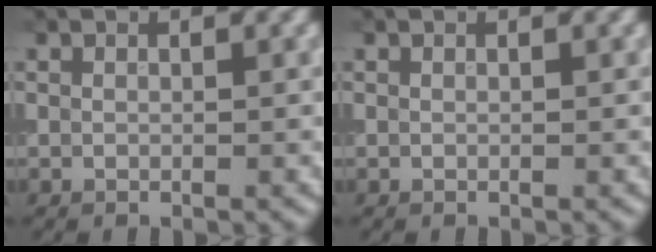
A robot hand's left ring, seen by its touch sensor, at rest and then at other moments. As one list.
[{"total": 0.0}]